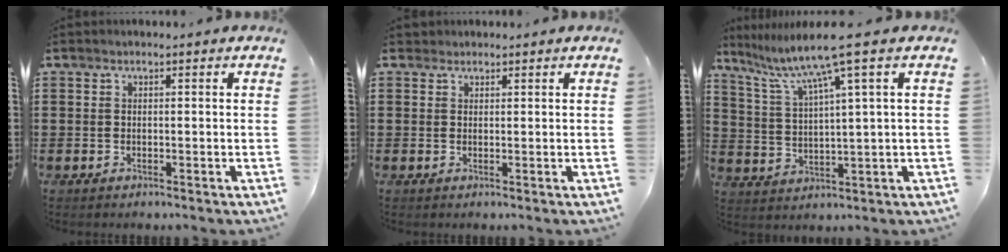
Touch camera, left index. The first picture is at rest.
{"total": 1.1, "force": [0.9, 0.6, 0.0], "torque": [-0.004, 0.003, 0.019]}
{"total": 8.2, "force": [5.1, -0.6, 6.4], "torque": [-0.143, -0.025, 0.082]}